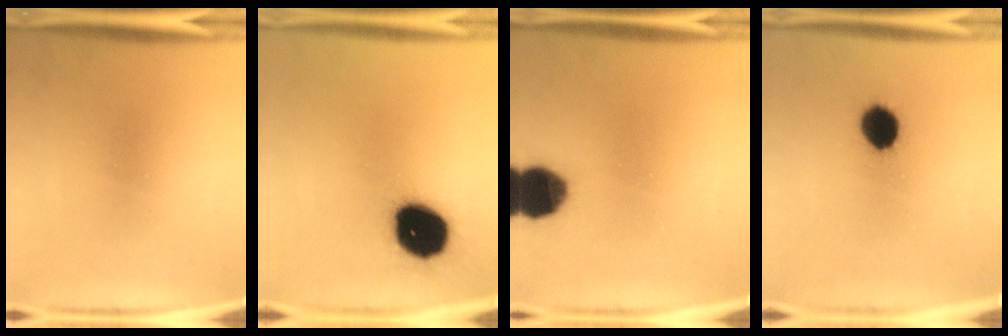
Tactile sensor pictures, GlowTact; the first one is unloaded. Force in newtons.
{"total": 19.1}
{"total": 13.1}
{"total": 6.4}